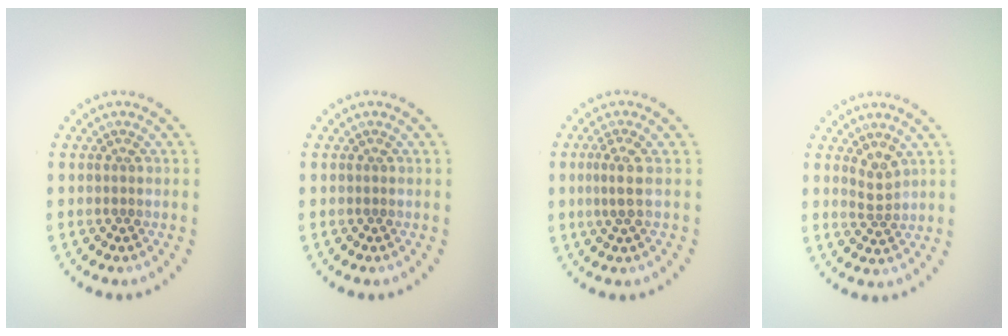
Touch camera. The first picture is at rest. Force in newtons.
{"total": 0.0}
{"total": 2.1, "press": 1.5, "slide": 1.4}
{"total": 1.7, "press": 1.4, "slide": 1.1}